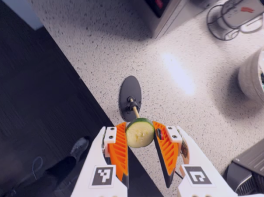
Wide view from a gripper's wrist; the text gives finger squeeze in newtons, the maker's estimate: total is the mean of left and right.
{"total": 10.2, "left": 11.0, "right": 9.4}